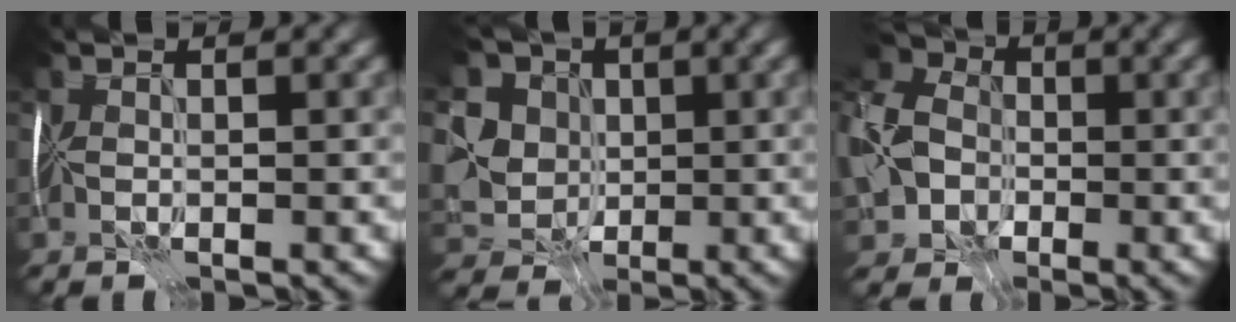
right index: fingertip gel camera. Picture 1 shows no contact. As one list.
[{"total": 7.2, "force": [1.1, 6.1, 3.7], "torque": [-0.073, 0.018, 0.000]}, {"total": 8.0, "force": [-2.3, 6.1, 4.7], "torque": [-0.119, -0.009, -0.054]}]